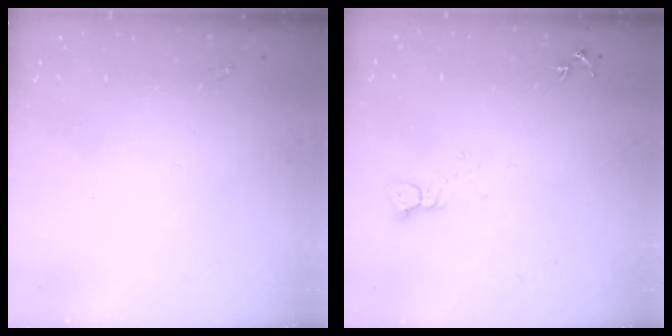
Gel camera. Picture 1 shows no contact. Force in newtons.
{"total": 2.6, "press": 2.6, "slide": 0.1}